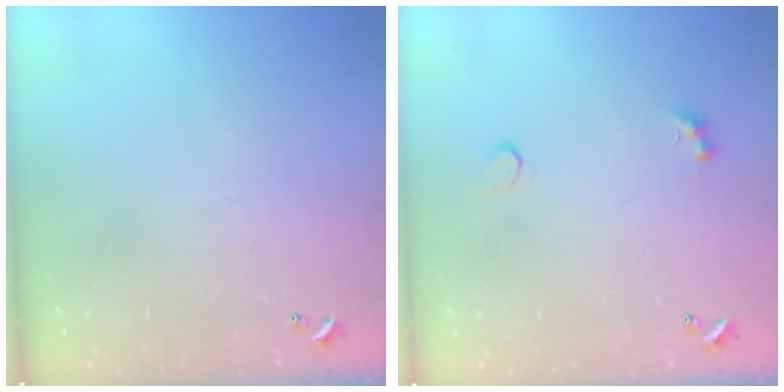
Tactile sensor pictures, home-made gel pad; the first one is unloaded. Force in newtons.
{"total": 2.8, "press": 2.7, "slide": 0.8}